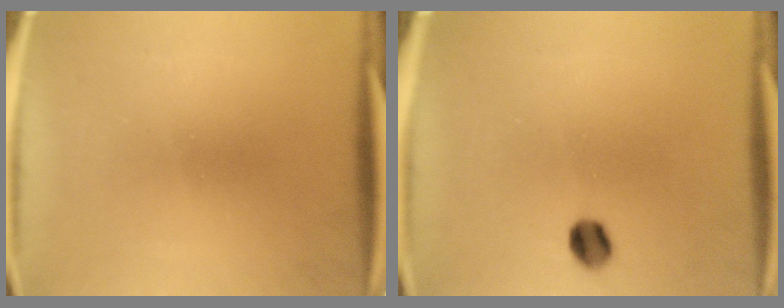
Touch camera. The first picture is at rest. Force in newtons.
{"total": 3.4}